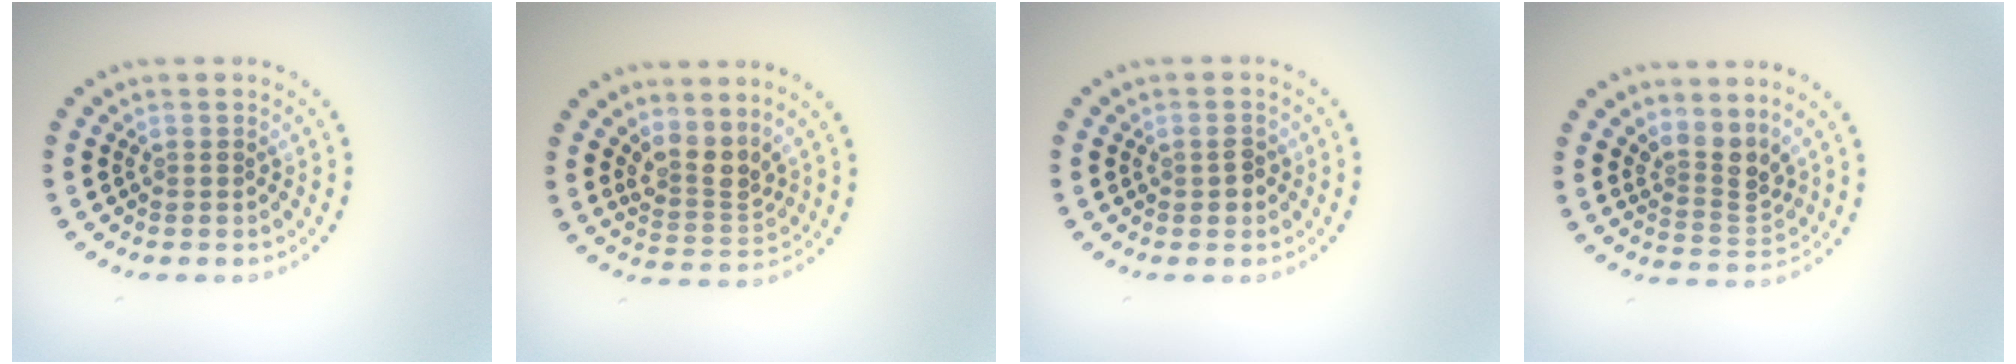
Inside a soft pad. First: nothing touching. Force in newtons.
{"total": 2.9, "press": 2.0, "slide": 2.0}
{"total": 1.5, "press": 1.5, "slide": 0.1}
{"total": 3.0, "press": 2.2, "slide": 2.1}